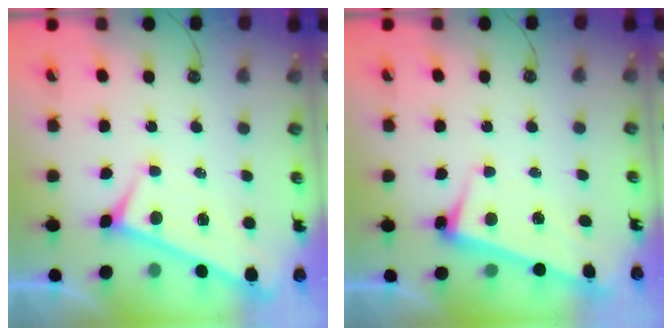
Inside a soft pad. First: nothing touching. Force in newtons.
{"total": 2.6, "press": 2.4, "slide": 0.9}